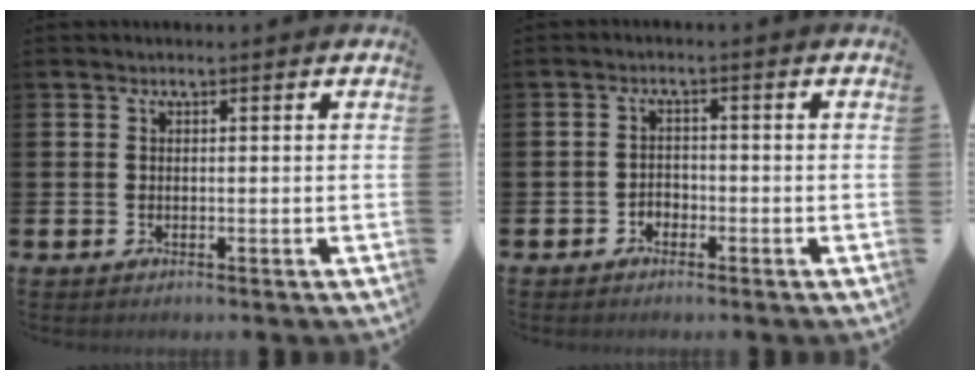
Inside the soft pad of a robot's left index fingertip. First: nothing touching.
{"total": 1.7, "force": [-1.3, 1.1, 0.1], "torque": [-0.015, 0.007, -0.027]}